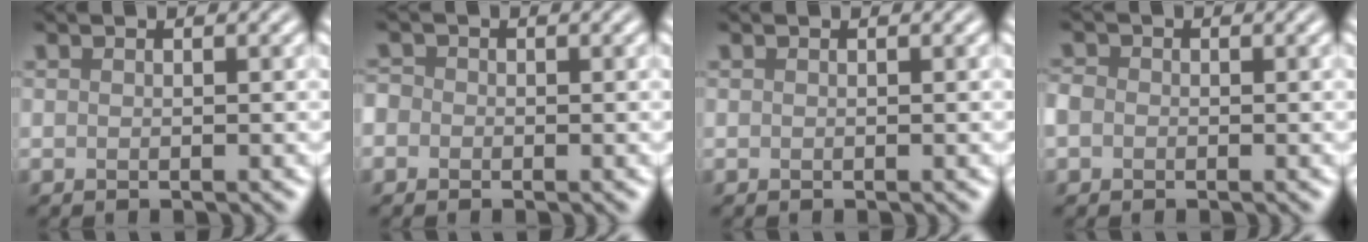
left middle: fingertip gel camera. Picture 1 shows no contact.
{"total": 1.4, "force": [-0.3, 1.3, 0.3], "torque": [0.004, 0.003, -0.015]}
{"total": 0.0}
{"total": 1.6, "force": [-0.3, 1.4, 0.6], "torque": [-0.007, -0.001, -0.010]}